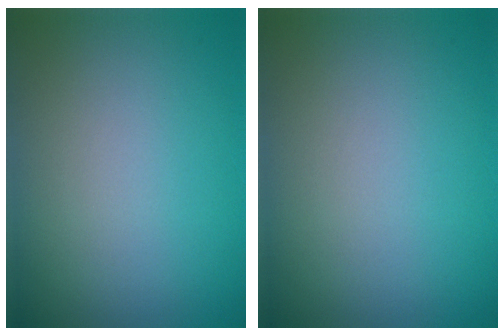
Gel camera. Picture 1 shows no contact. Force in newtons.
{"total": 0.0}